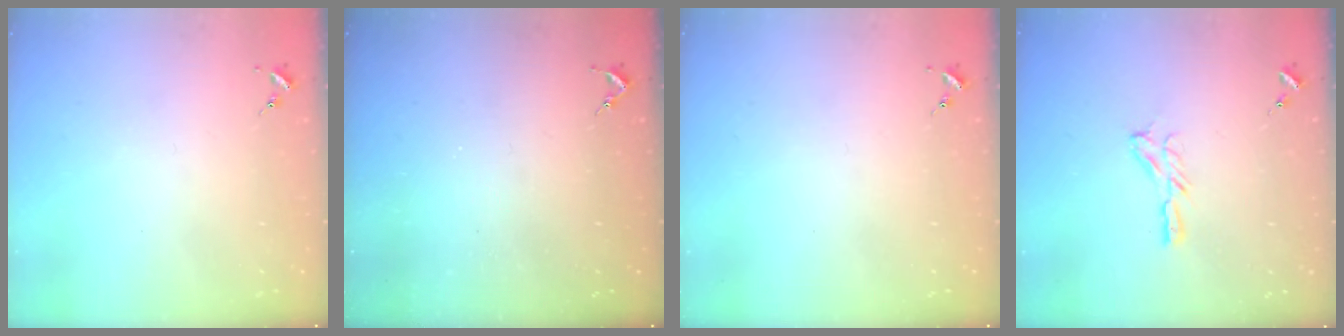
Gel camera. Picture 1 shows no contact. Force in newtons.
{"total": 2.5, "press": 2.5, "slide": 0.3}
{"total": 0.0}
{"total": 6.4, "press": 6.4, "slide": 0.4}